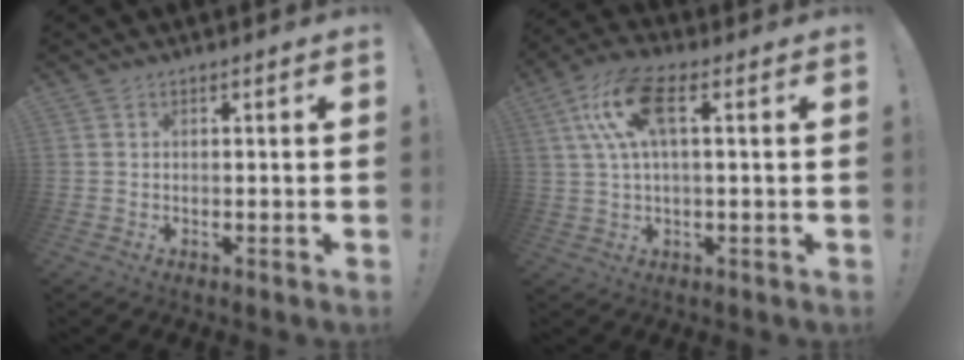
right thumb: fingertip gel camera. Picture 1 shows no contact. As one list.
[{"total": 12.5, "force": [3.1, 5.1, 11.0], "torque": [-0.210, 0.004, 0.057]}]